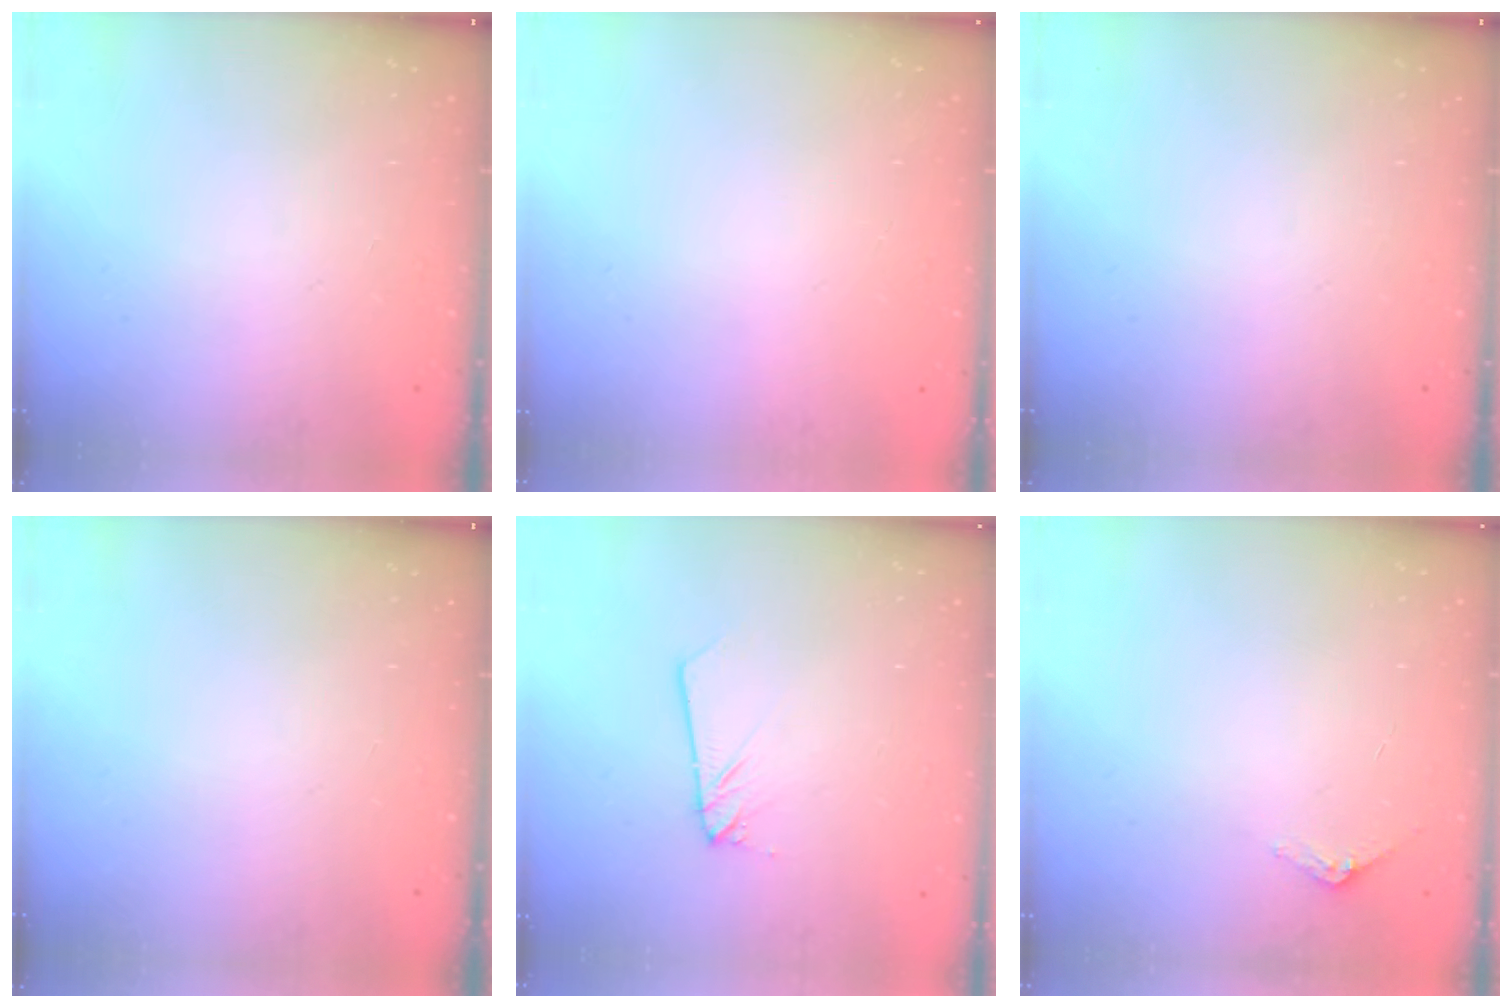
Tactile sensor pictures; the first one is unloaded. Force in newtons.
{"total": 0.0}
{"total": 0.0}
{"total": 0.0}
{"total": 2.3, "press": 2.3, "slide": 0.1}
{"total": 2.9, "press": 2.9, "slide": 0.2}